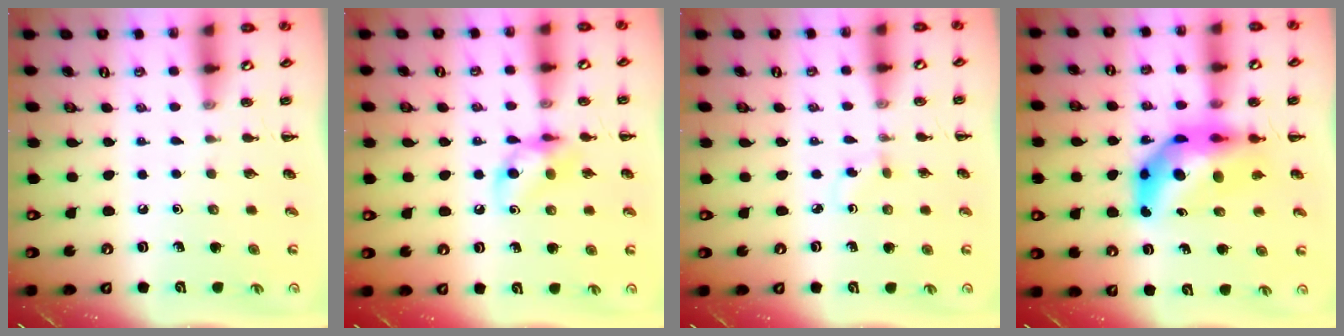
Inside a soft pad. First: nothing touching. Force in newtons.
{"total": 10.1, "press": 10.1, "slide": 0.9}
{"total": 1.8, "press": 1.6, "slide": 0.8}
{"total": 11.8, "press": 11.2, "slide": 3.7}